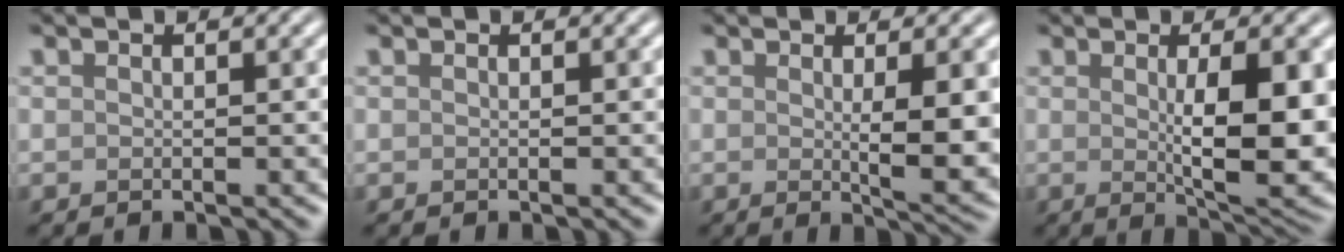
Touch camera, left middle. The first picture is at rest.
{"total": 0.0}
{"total": 5.3, "force": [0.1, 1.0, 5.2], "torque": [-0.073, -0.008, 0.007]}
{"total": 8.3, "force": [0.1, 2.3, 8.0], "torque": [-0.117, -0.009, 0.011]}